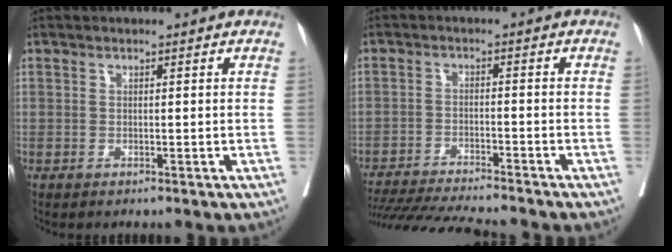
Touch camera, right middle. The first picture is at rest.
{"total": 13.9, "force": [-12.8, 0.3, 5.4], "torque": [-0.084, -0.021, -0.197]}